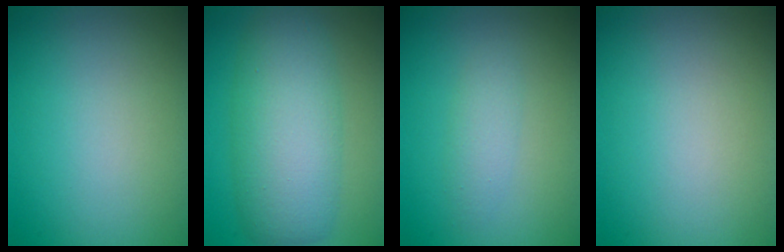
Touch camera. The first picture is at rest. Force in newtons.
{"total": 7.9, "press": 7.9, "slide": 0.4}
{"total": 1.7, "press": 1.7, "slide": 0.0}
{"total": 0.0}